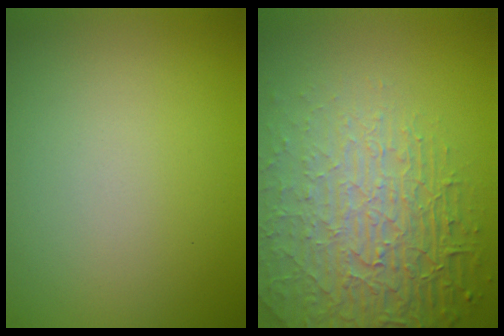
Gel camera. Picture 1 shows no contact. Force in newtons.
{"total": 8.2, "press": 5.7, "slide": 5.9}